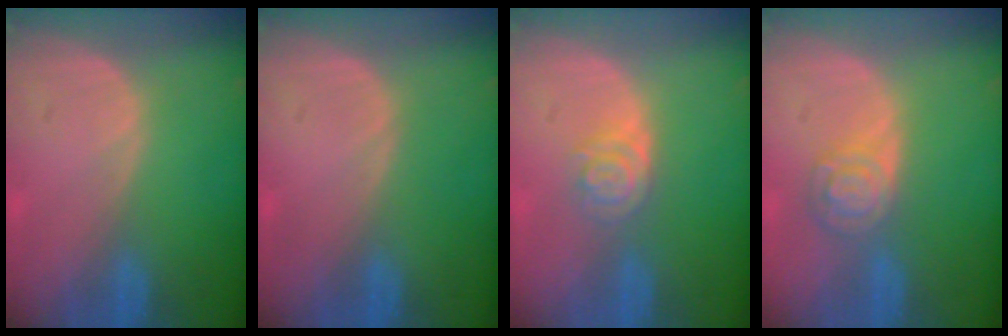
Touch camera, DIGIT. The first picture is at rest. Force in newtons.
{"total": 0.0}
{"total": 4.0, "press": 3.6, "slide": 1.9}
{"total": 5.2, "press": 4.6, "slide": 2.5}